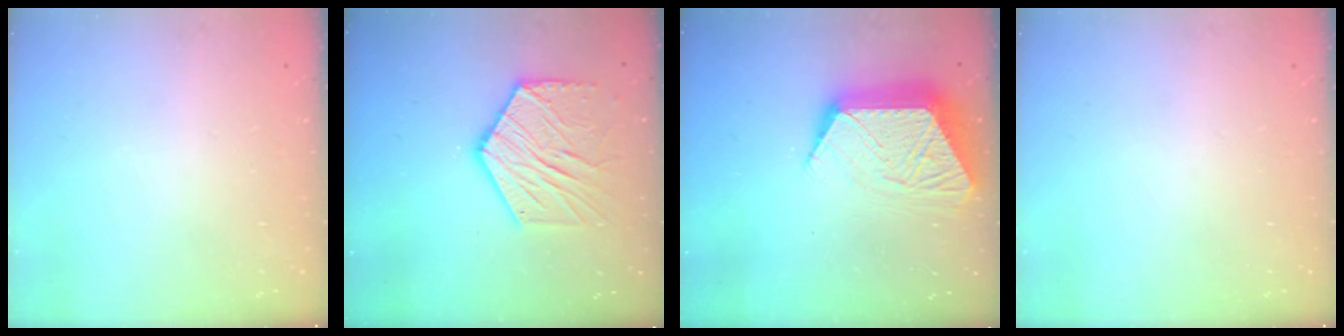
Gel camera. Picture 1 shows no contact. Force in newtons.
{"total": 15.5, "press": 15.5, "slide": 1.2}
{"total": 14.4, "press": 14.4, "slide": 1.0}
{"total": 0.0}